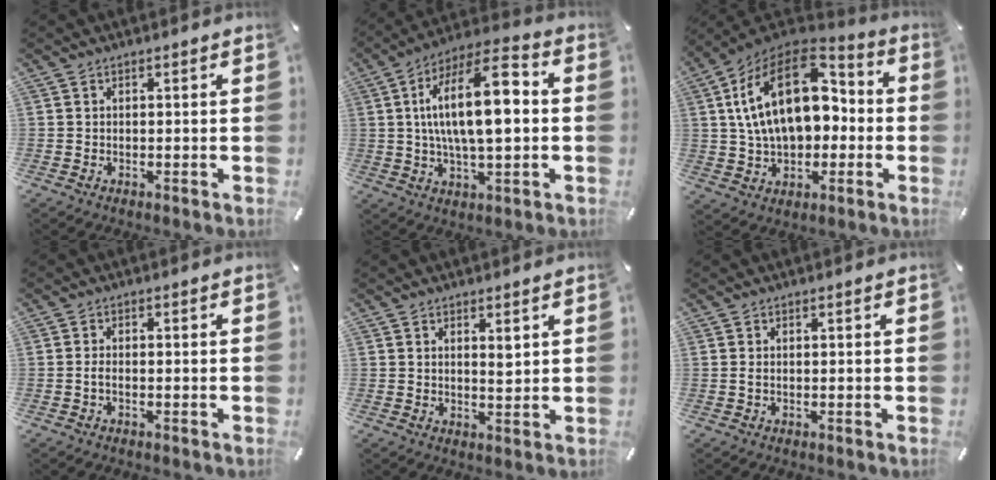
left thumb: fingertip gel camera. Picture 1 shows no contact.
{"total": 18.3, "force": [2.1, 7.5, 16.6], "torque": [-0.298, 0.003, 0.029]}
{"total": 22.5, "force": [4.5, 14.8, 16.3], "torque": [-0.302, -0.010, 0.076]}
{"total": 1.6, "force": [-0.7, 0.5, 1.3], "torque": [-0.024, 0.002, -0.013]}
{"total": 2.8, "force": [1.6, 1.0, 2.0], "torque": [-0.026, -0.009, 0.025]}
{"total": 0.7, "force": [0.0, 0.1, 0.7], "torque": [-0.014, -0.001, 0.000]}